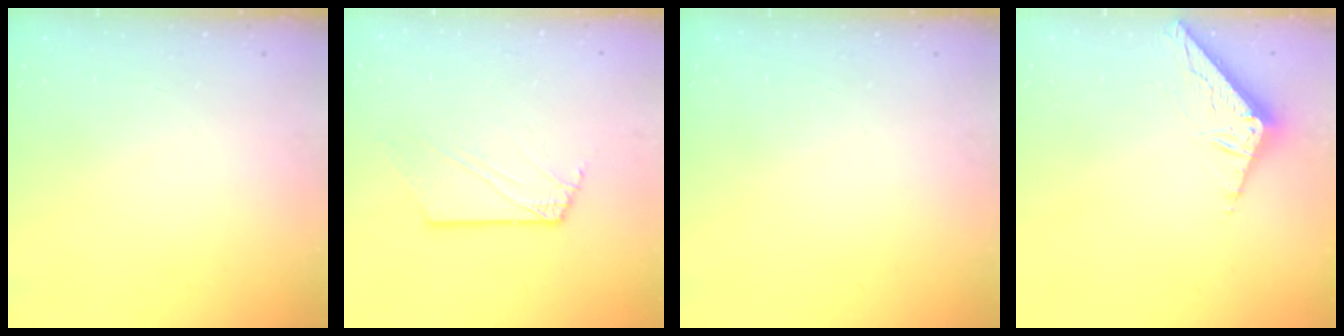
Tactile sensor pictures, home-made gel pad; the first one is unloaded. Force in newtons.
{"total": 3.3, "press": 3.2, "slide": 0.3}
{"total": 0.0}
{"total": 8.3, "press": 8.3, "slide": 0.5}